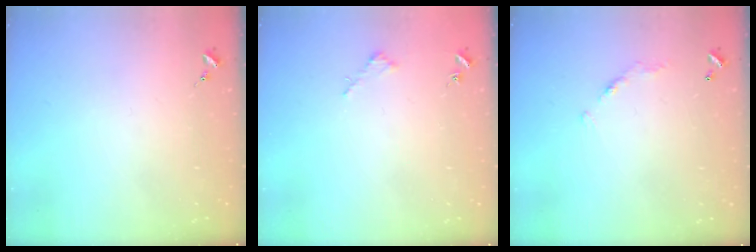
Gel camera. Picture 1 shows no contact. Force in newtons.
{"total": 1.9, "press": 1.9, "slide": 0.2}
{"total": 7.1, "press": 7.1, "slide": 0.6}